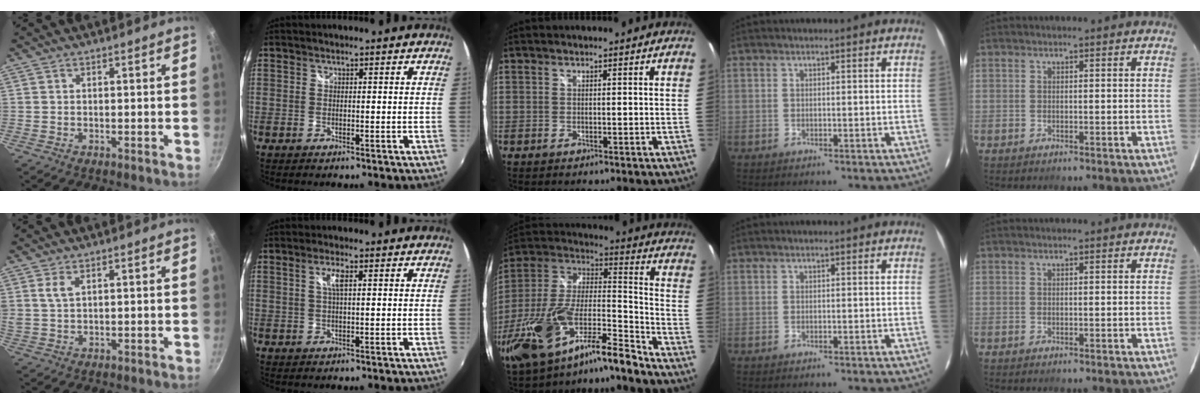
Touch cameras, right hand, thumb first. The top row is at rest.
{"thumb": {"total": 3.1, "force": [1.4, 1.3, 2.4], "torque": [-0.046, -0.004, 0.031]}, "index": {"total": 2.7, "force": [0.8, 0.3, 2.5], "torque": [-0.048, 0.003, 0.013]}, "middle": {"total": 21.2, "force": [-15.0, 5.8, 13.8], "torque": [-0.270, -0.014, -0.275]}}